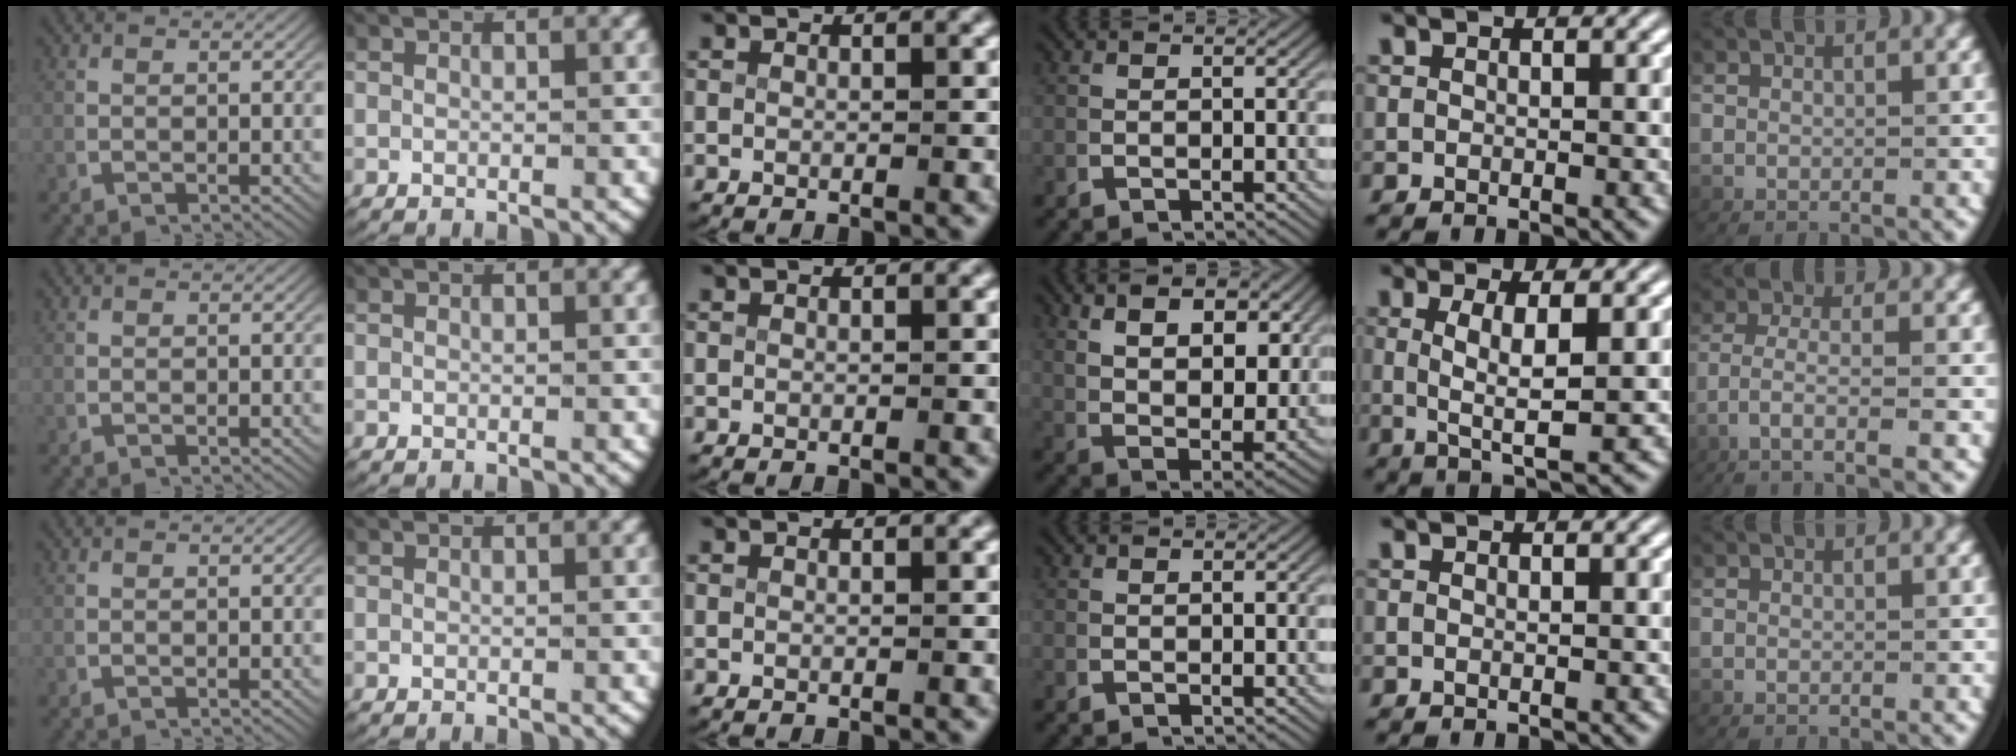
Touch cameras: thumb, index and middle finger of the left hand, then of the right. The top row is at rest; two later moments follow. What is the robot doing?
{"motion": "lift_and_place", "object": "towel"}